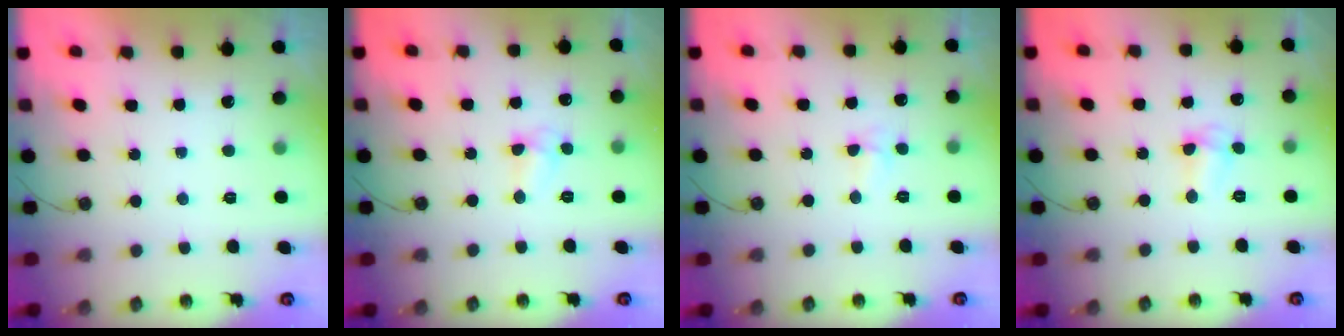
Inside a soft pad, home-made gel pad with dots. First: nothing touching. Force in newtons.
{"total": 5.0, "press": 5.0, "slide": 0.6}
{"total": 5.6, "press": 4.5, "slide": 3.3}
{"total": 2.9, "press": 2.9, "slide": 0.3}